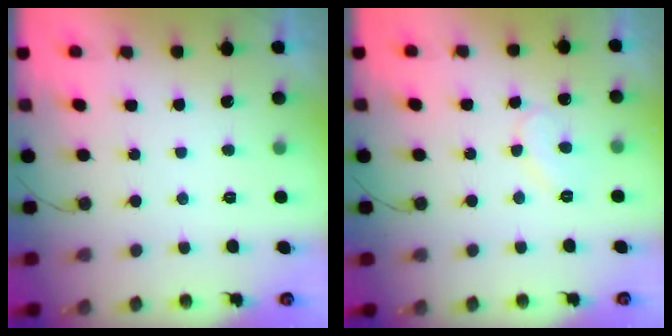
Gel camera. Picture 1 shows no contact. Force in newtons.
{"total": 7.2, "press": 7.2, "slide": 0.4}